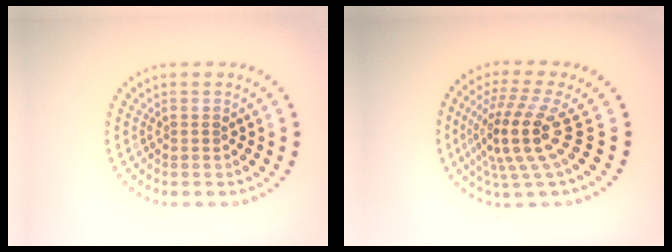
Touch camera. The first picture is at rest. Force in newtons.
{"total": 4.9, "press": 3.6, "slide": 3.4}